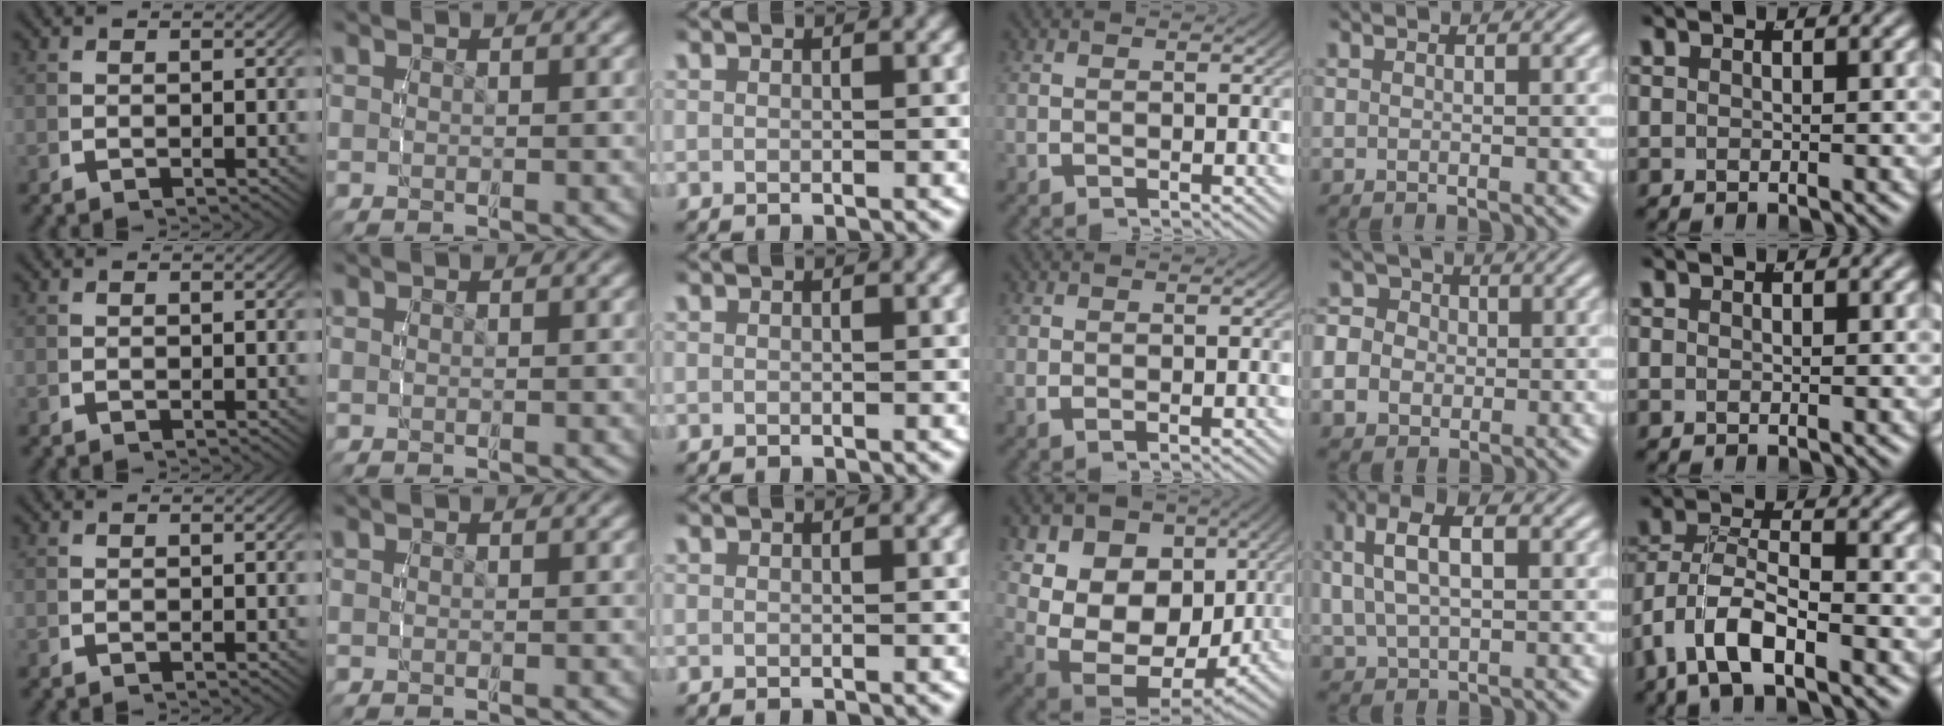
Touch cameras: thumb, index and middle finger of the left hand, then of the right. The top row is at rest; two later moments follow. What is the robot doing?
{"motion": "lift_and_place", "object": "cloth"}